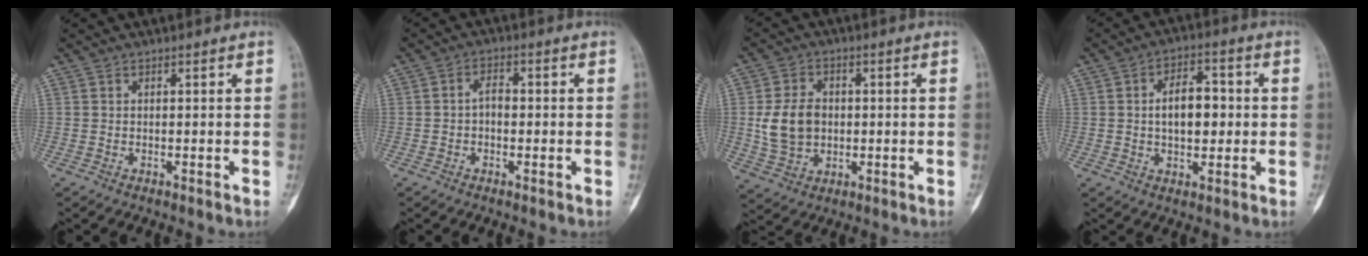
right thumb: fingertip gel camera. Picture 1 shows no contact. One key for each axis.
{"total": 3.1, "fx": -0.4, "fy": 2.0, "fz": 2.3, "tx": -0.029, "ty": 0.014, "tz": -0.012}
{"total": 9.4, "fx": 0.1, "fy": 7.1, "fz": 6.2, "tx": -0.104, "ty": 0.004, "tz": 0.010}
{"total": 9.0, "fx": 0.5, "fy": 5.2, "fz": 7.3, "tx": -0.093, "ty": 0.013, "tz": 0.007}